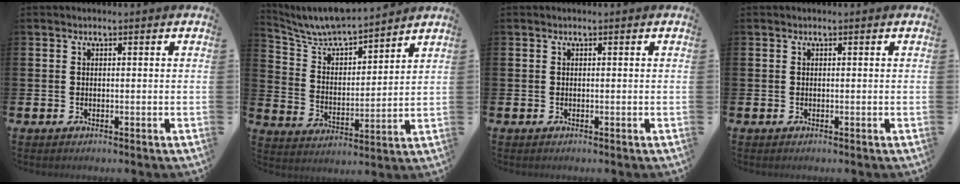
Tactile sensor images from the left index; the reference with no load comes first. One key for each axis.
{"total": 7.4, "fx": 7.1, "fy": 0.7, "fz": 1.6, "tx": -0.063, "ty": -0.057, "tz": 0.123}
{"total": 0.0}
{"total": 0.0}